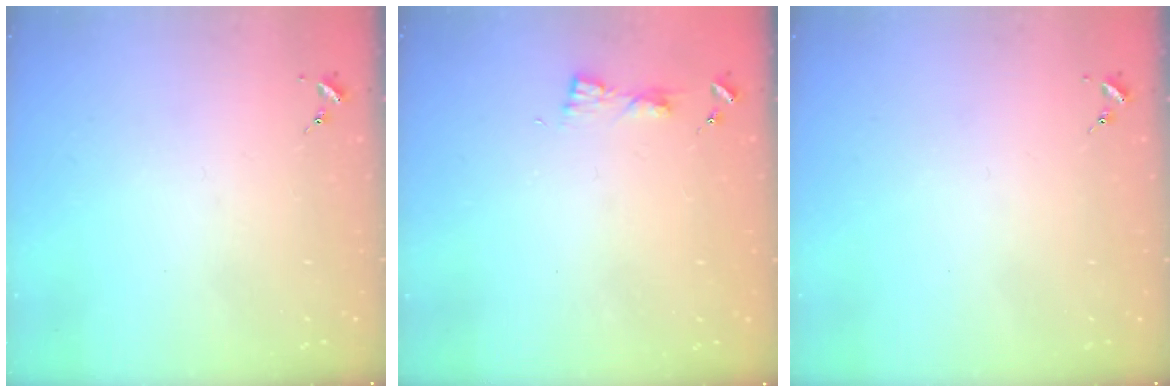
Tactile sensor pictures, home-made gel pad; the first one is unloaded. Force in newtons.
{"total": 4.0, "press": 3.9, "slide": 0.6}
{"total": 0.0}